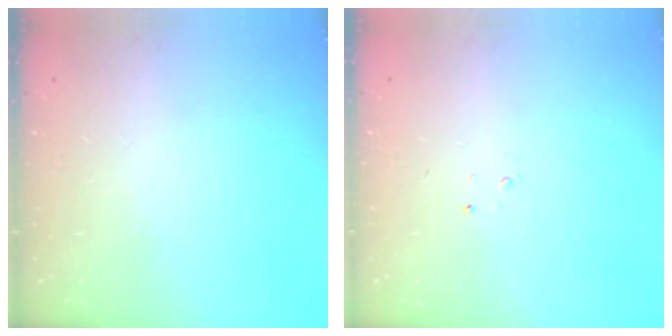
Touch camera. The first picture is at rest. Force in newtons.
{"total": 1.5, "press": 1.5, "slide": 0.2}